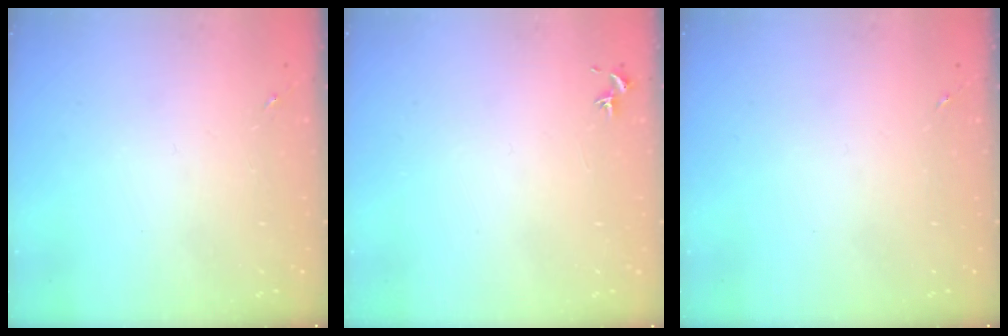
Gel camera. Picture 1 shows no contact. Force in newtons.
{"total": 0.8, "press": 0.7, "slide": 0.3}
{"total": 0.0}